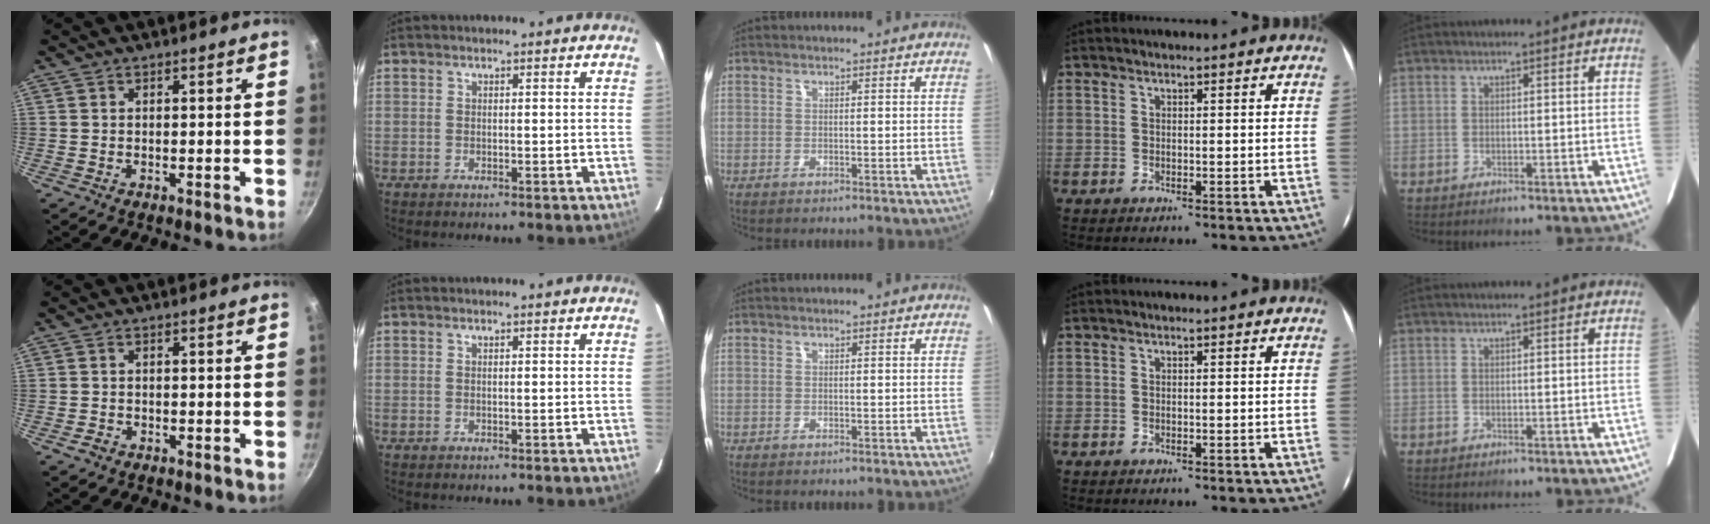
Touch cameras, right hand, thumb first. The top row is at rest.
{"thumb": {"total": 1.5, "force": [-0.8, 1.1, 0.5], "torque": [-0.007, 0.007, -0.013]}}